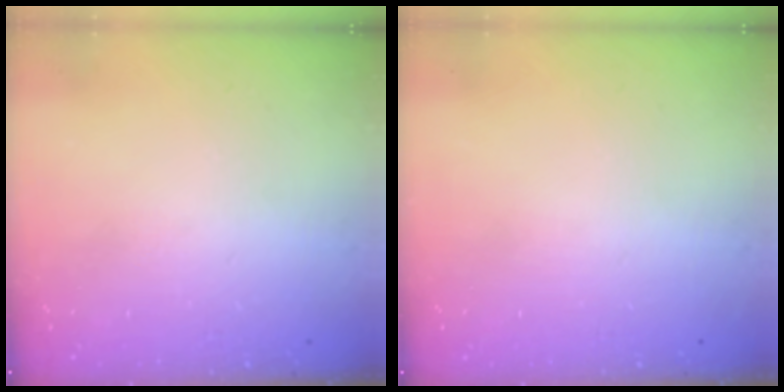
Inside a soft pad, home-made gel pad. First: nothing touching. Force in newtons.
{"total": 0.0}